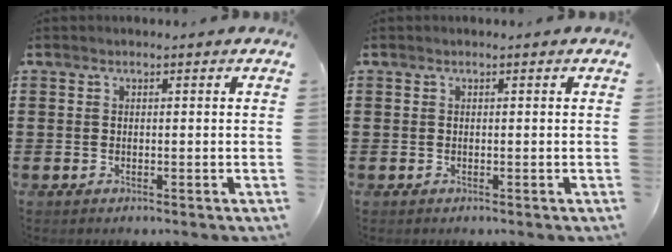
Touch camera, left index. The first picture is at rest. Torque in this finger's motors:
{"motor_torque": [0.00, 0.00, 0.00, 0.00]}